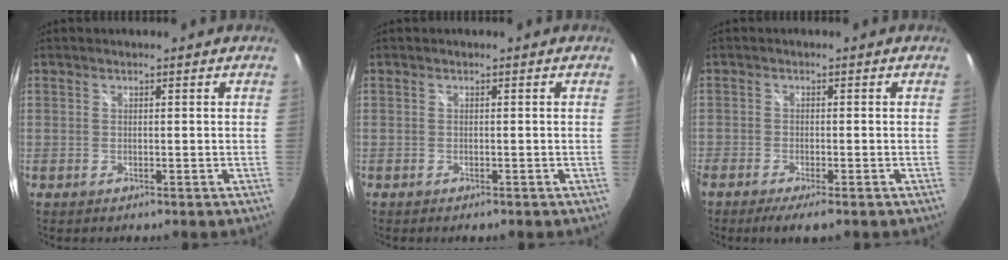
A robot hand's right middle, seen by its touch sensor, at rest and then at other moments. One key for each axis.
{"total": 0.9, "fx": -0.7, "fy": 0.2, "fz": 0.6, "tx": -0.012, "ty": -0.002, "tz": -0.009}
{"total": 4.0, "fx": -3.0, "fy": 0.5, "fz": 2.7, "tx": -0.062, "ty": -0.013, "tz": -0.053}